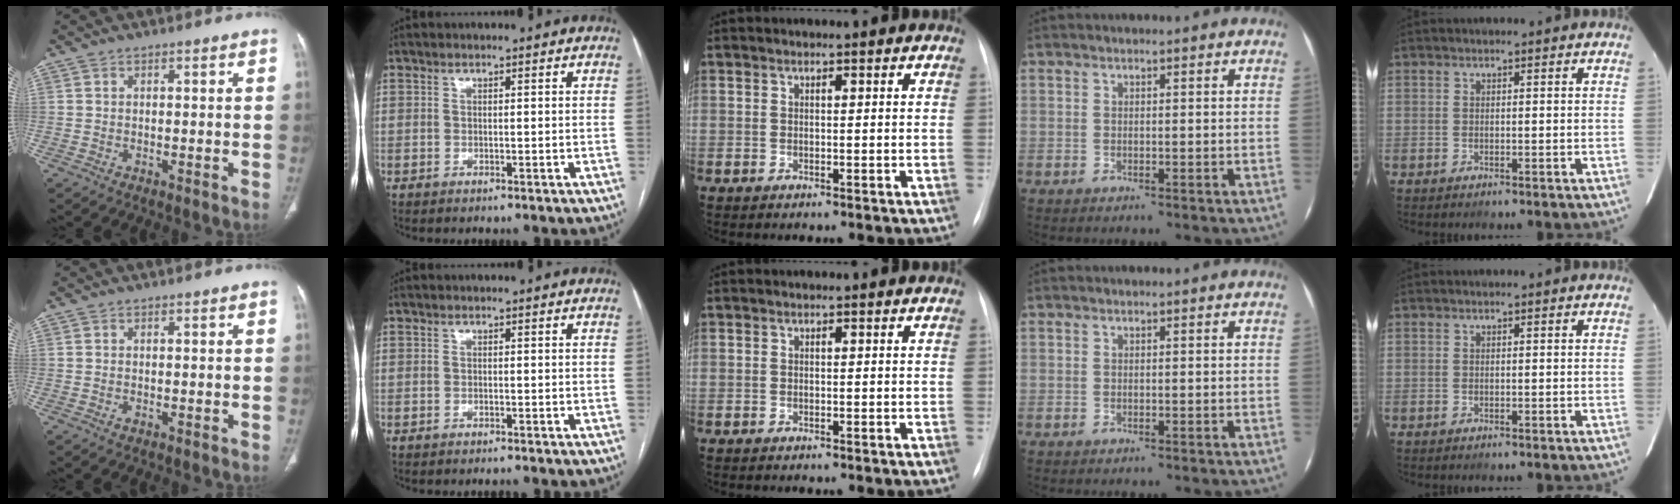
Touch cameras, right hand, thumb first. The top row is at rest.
{"thumb": {"total": 0.5, "force": [-0.3, 0.3, 0.4], "torque": [-0.009, 0.000, -0.004]}, "index": {"total": 0.8, "force": [-0.7, 0.0, 0.3], "torque": [-0.010, -0.001, -0.010]}}